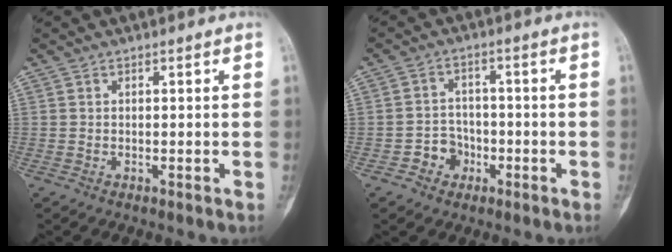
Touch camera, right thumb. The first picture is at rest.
{"total": 4.8, "force": [-2.2, 4.1, 1.1], "torque": [0.011, 0.023, -0.039]}